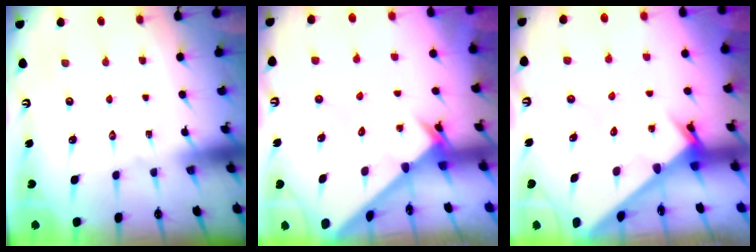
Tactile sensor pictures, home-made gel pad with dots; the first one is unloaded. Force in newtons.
{"total": 2.5, "press": 2.5, "slide": 0.2}
{"total": 2.8, "press": 2.8, "slide": 0.0}